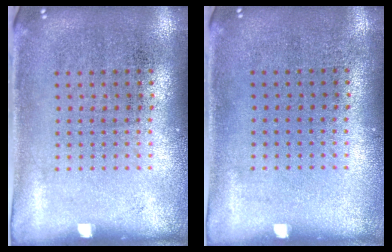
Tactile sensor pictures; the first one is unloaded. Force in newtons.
{"total": 0.0}